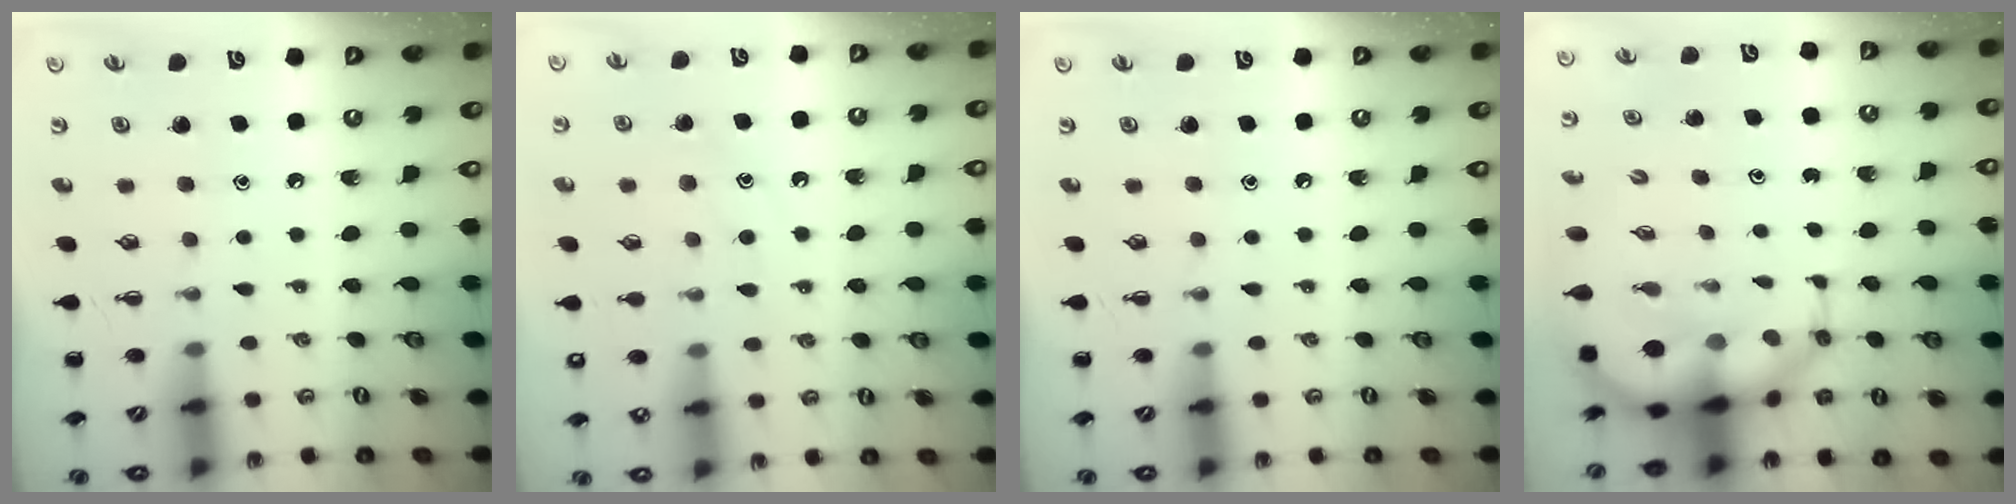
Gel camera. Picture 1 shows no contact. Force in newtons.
{"total": 10.3, "press": 10.2, "slide": 1.3}
{"total": 0.0}
{"total": 9.5, "press": 9.2, "slide": 2.5}